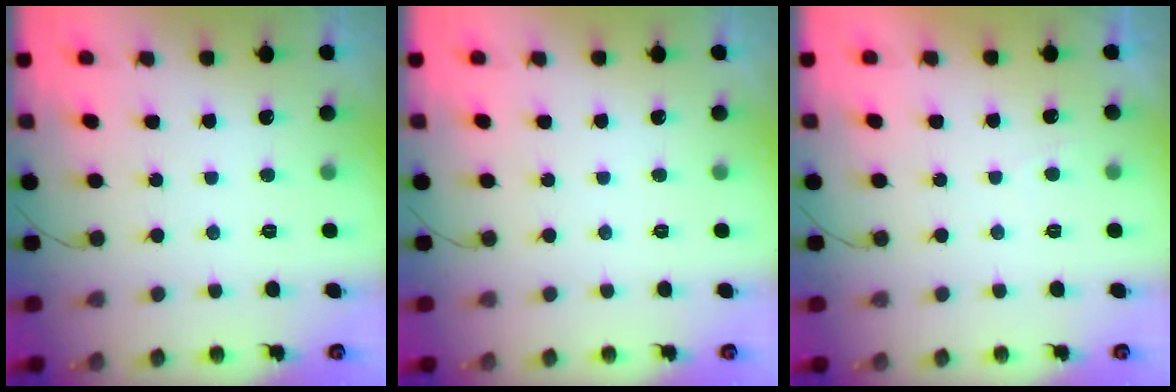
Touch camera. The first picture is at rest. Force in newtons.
{"total": 0.0}
{"total": 0.5, "press": 0.1, "slide": 0.5}